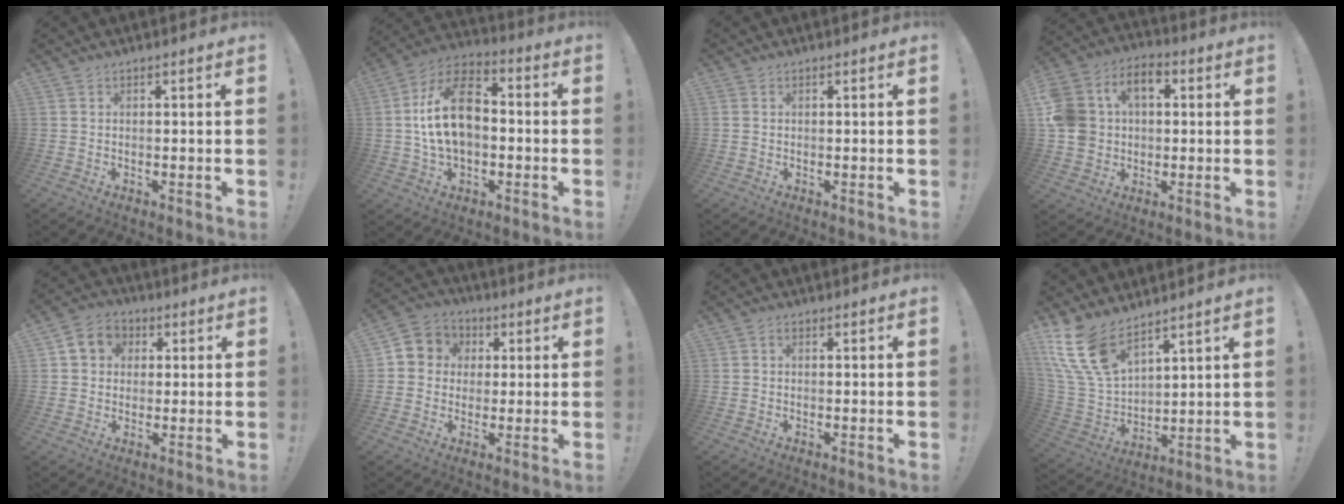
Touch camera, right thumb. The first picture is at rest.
{"total": 17.2, "force": [0.1, 11.2, 13.0], "torque": [-0.226, 0.020, 0.001]}
{"total": 0.6, "force": [0.3, 0.5, 0.1], "torque": [-0.008, 0.004, 0.008]}
{"total": 13.7, "force": [2.9, 11.2, 7.2], "torque": [-0.147, 0.004, 0.060]}
{"total": 7.5, "force": [1.7, 6.7, 2.9], "torque": [-0.040, 0.005, 0.037]}
{"total": 7.1, "force": [0.1, 6.9, 1.8], "torque": [-0.023, 0.012, 0.006]}
{"total": 0.7, "force": [0.0, 0.6, 0.3], "torque": [-0.011, 0.005, 0.001]}
{"total": 15.3, "force": [10.9, 7.3, 7.9], "torque": [-0.179, -0.069, 0.212]}